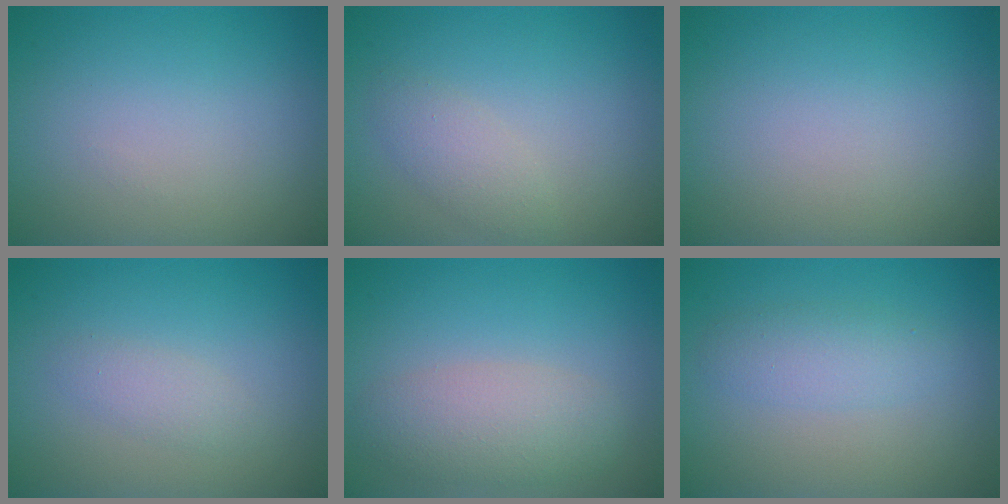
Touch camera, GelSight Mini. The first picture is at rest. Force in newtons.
{"total": 1.9, "press": 1.9, "slide": 0.0}
{"total": 0.0}
{"total": 1.4, "press": 1.4, "slide": 0.1}
{"total": 3.9, "press": 3.9, "slide": 0.1}
{"total": 2.4, "press": 2.4, "slide": 0.0}